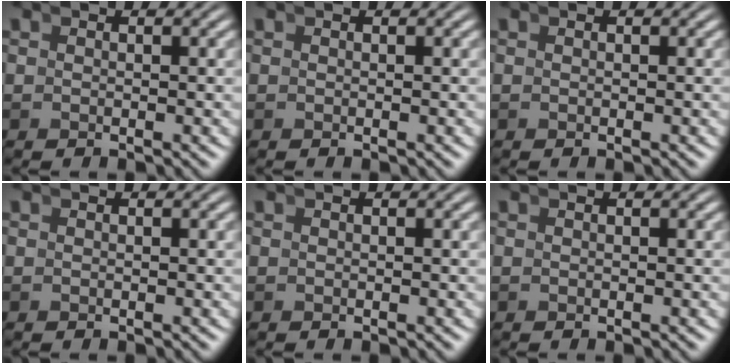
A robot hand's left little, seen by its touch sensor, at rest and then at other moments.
{"total": 0.0}
{"total": 0.0}
{"total": 0.0}
{"total": 0.0}
{"total": 0.0}